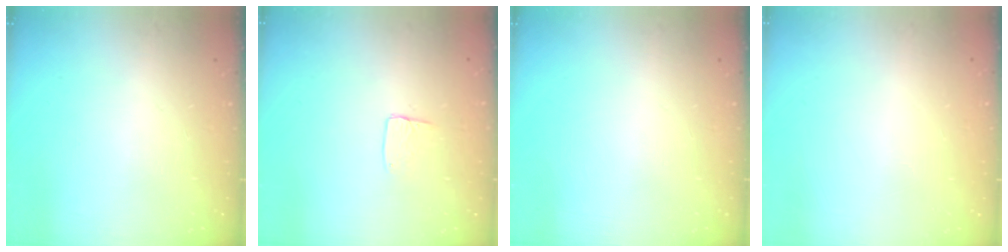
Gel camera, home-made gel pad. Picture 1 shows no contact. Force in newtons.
{"total": 3.6, "press": 3.6, "slide": 0.3}
{"total": 0.0}
{"total": 0.0}